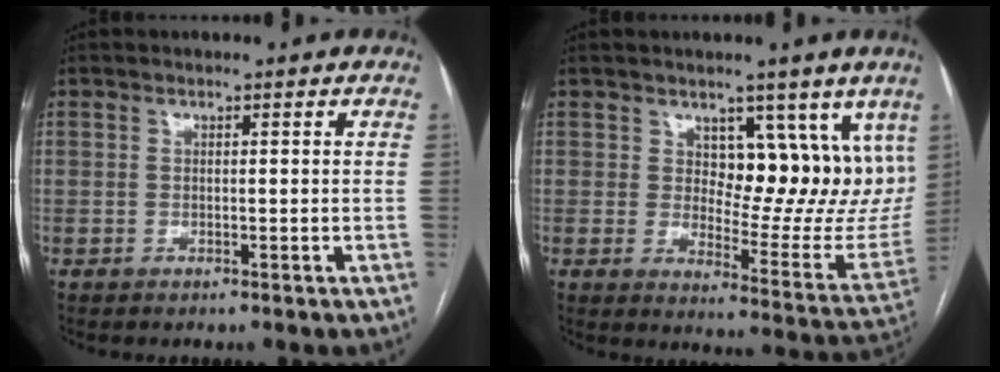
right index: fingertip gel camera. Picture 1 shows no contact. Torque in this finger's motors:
{"motor_torque": [0.07, 0.15, 0.09, 0.02]}